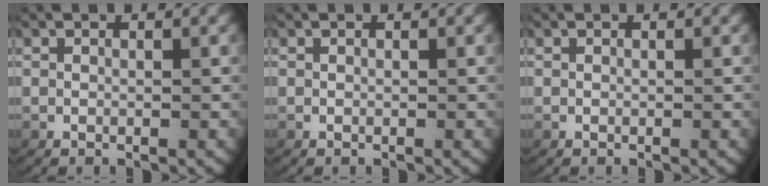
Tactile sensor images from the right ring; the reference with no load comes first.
{"total": 0.0}
{"total": 0.0}